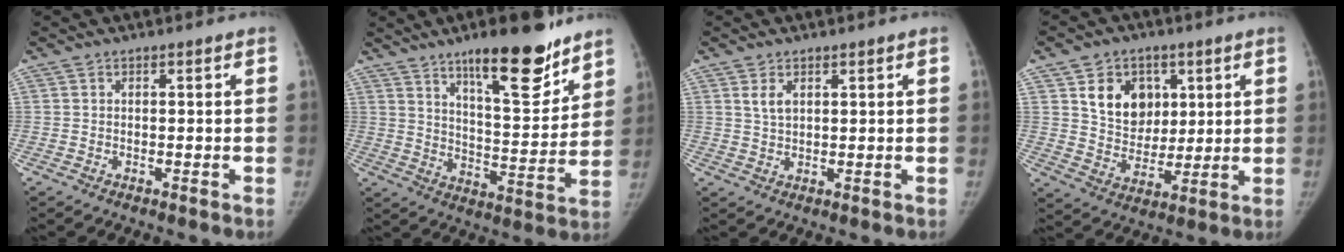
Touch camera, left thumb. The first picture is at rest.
{"total": 17.4, "force": [12.0, 5.0, 11.6], "torque": [-0.131, -0.082, 0.191]}
{"total": 2.7, "force": [1.4, 1.4, 1.8], "torque": [-0.030, -0.004, 0.032]}
{"total": 11.7, "force": [4.3, 9.1, 5.8], "torque": [-0.049, -0.022, 0.082]}